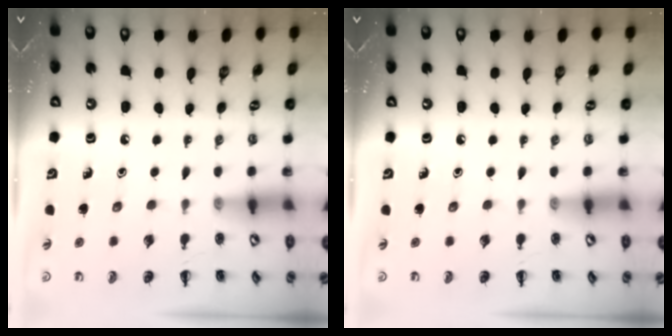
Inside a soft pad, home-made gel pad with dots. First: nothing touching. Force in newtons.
{"total": 0.0}